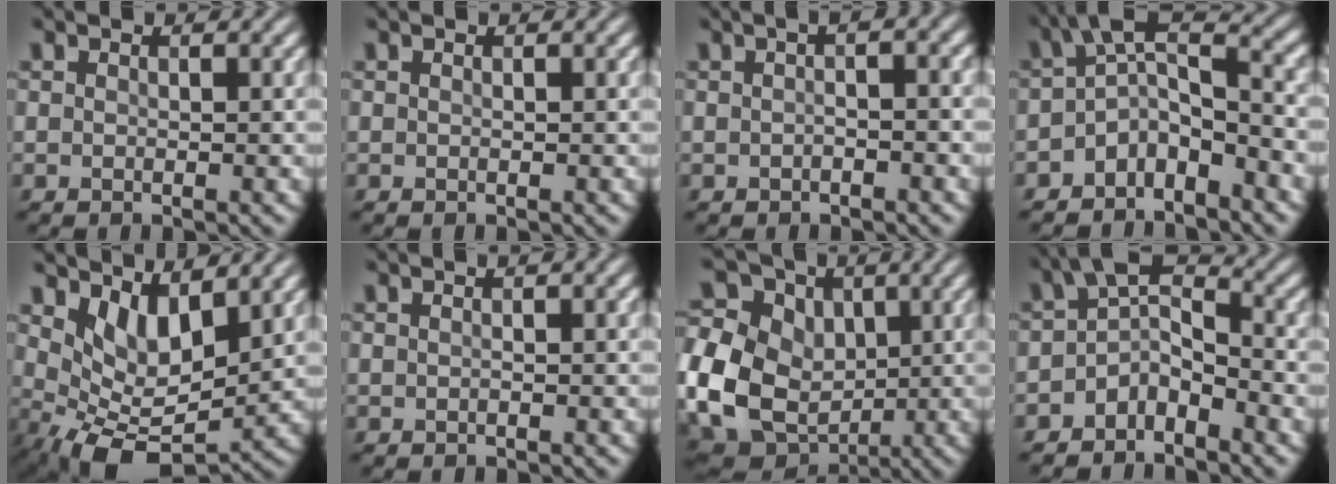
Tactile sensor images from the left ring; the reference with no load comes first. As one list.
[{"total": 0.0}, {"total": 2.3, "force": [0.0, 0.8, 2.2], "torque": [-0.027, 0.002, -0.013]}, {"total": 5.1, "force": [-2.2, 2.4, 3.9], "torque": [-0.062, 0.006, -0.050]}, {"total": 5.7, "force": [1.5, 3.1, 4.6], "torque": [-0.081, -0.019, 0.038]}, {"total": 1.0, "force": [0.0, 0.3, 0.9], "torque": [-0.017, 0.000, -0.002]}, {"total": 13.3, "force": [-0.7, 10.9, 7.6], "torque": [-0.187, -0.004, -0.006]}, {"total": 3.9, "force": [-2.0, 2.0, 2.7], "torque": [-0.043, 0.007, -0.045]}]